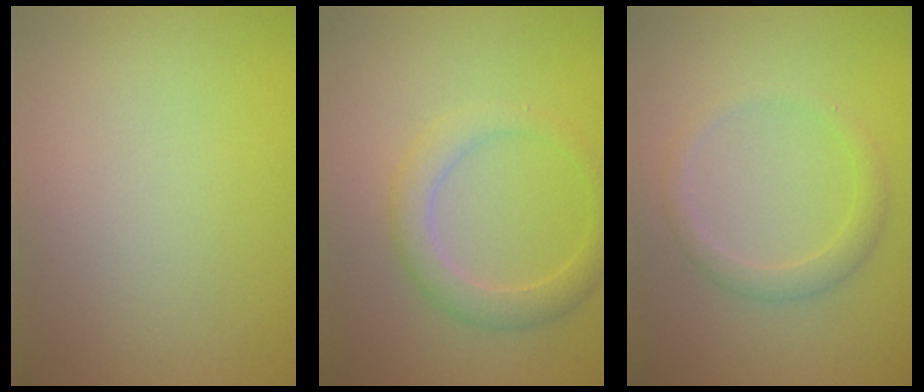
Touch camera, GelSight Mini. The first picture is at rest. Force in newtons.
{"total": 2.7, "press": 2.7, "slide": 0.1}
{"total": 1.9, "press": 1.9, "slide": 0.1}